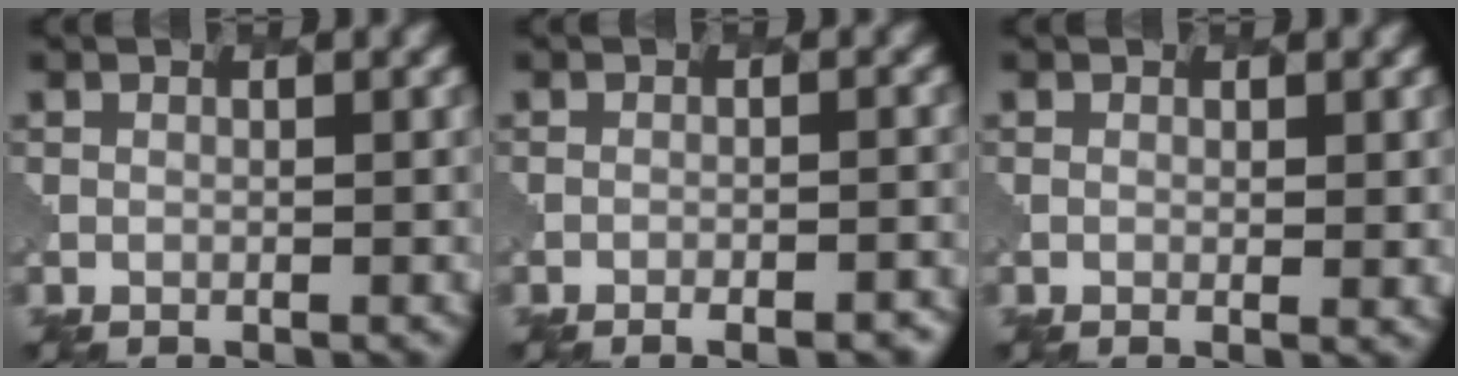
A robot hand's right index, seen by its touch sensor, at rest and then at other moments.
{"total": 4.1, "force": [-3.1, 1.5, 2.2], "torque": [-0.005, 0.011, -0.033]}
{"total": 1.3, "force": [0.4, 0.3, 1.2], "torque": [-0.017, -0.006, 0.007]}